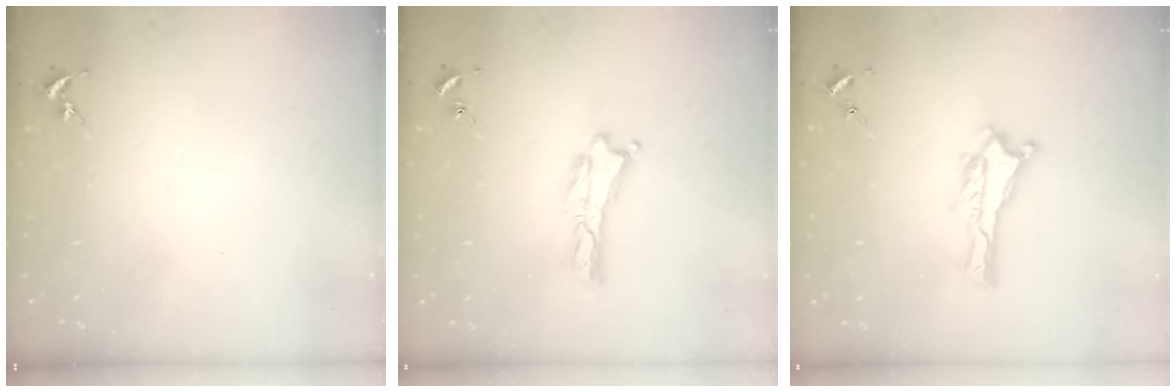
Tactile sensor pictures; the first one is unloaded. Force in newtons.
{"total": 0.0}
{"total": 0.0}